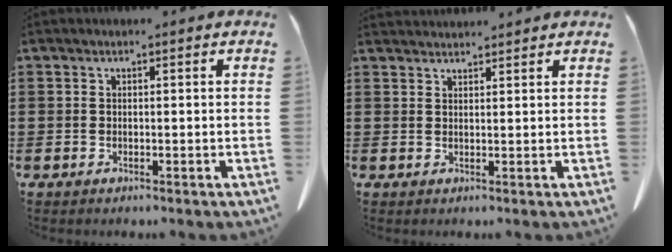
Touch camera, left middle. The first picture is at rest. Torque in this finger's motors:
{"motor_torque": [0.22, -0.25, 0.06, 0.05]}